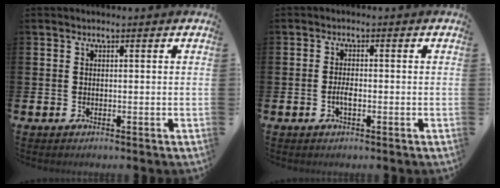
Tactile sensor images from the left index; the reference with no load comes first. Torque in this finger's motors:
{"motor_torque": [0.53, 0.28, 0.03, 0.05]}